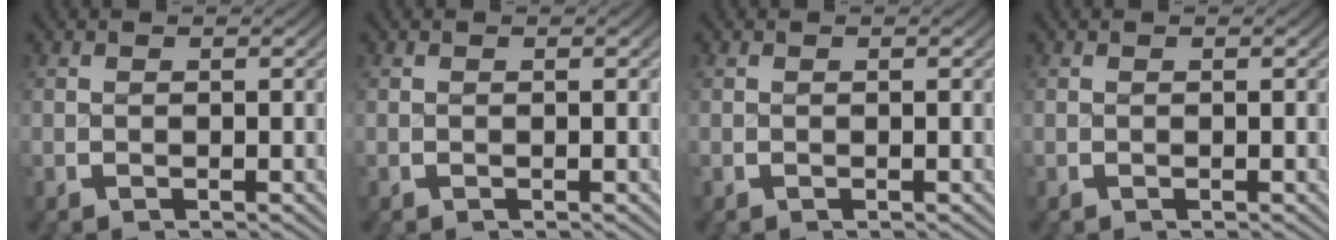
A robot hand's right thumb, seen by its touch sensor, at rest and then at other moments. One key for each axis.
{"total": 0.0}
{"total": 0.0}
{"total": 0.0}